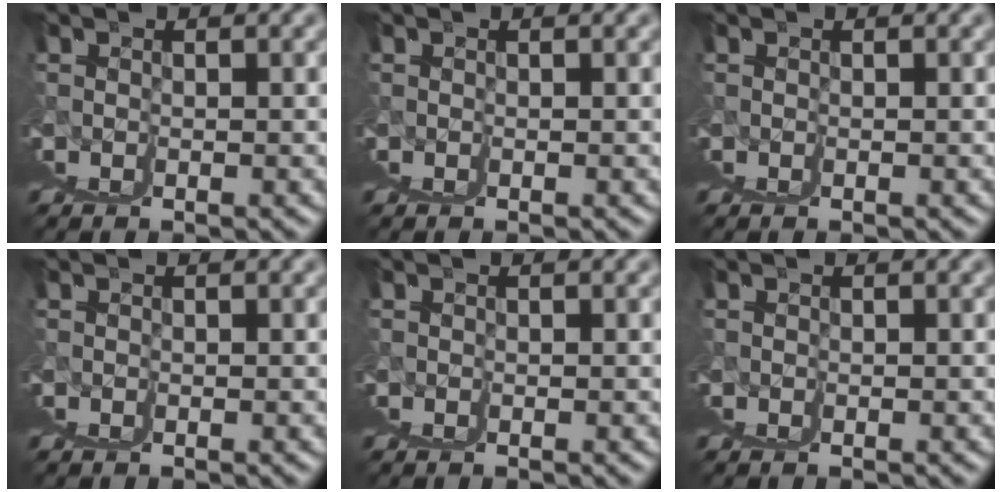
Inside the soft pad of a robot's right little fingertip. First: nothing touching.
{"total": 0.0}
{"total": 0.0}
{"total": 0.0}
{"total": 0.0}
{"total": 0.0}